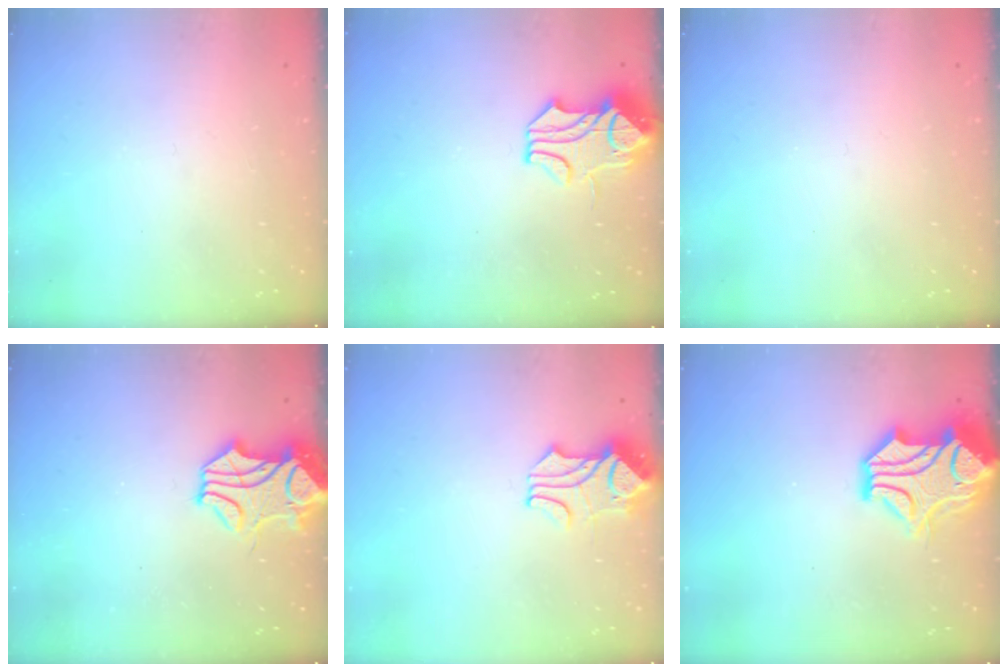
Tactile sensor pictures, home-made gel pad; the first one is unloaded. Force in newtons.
{"total": 1.6, "press": 0.9, "slide": 1.3}
{"total": 0.0}
{"total": 2.2, "press": 1.8, "slide": 1.1}
{"total": 1.7, "press": 1.4, "slide": 1.0}
{"total": 4.9, "press": 4.5, "slide": 2.0}